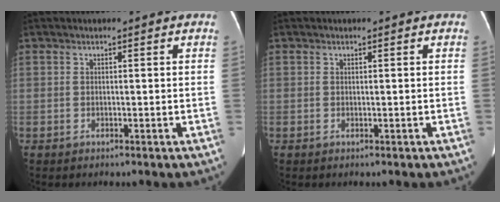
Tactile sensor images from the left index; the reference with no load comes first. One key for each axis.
{"total": 0.0}